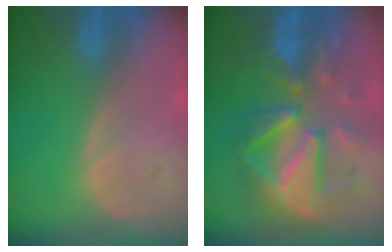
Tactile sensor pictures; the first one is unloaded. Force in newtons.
{"total": 10.3, "press": 10.3, "slide": 0.8}